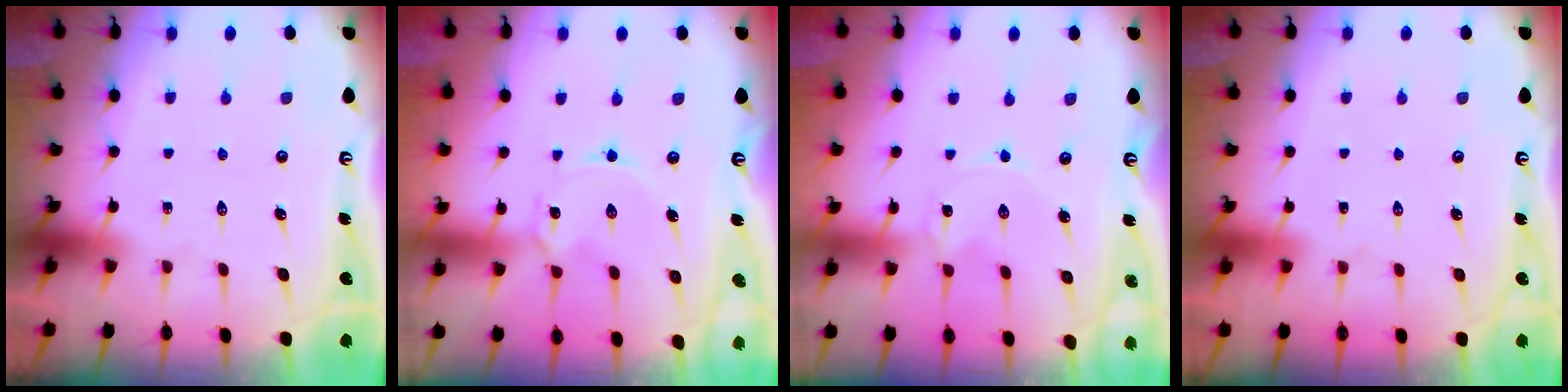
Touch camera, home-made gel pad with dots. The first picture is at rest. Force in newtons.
{"total": 1.7, "press": 1.7, "slide": 0.3}
{"total": 0.0}
{"total": 1.6, "press": 1.6, "slide": 0.1}